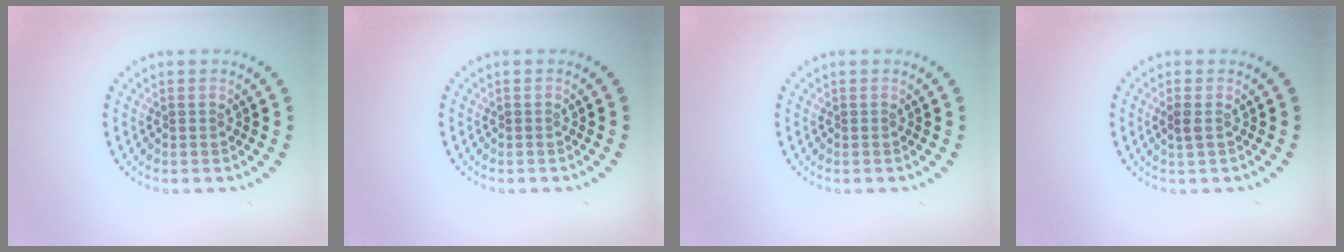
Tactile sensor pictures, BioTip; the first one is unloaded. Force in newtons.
{"total": 0.0}
{"total": 0.0}
{"total": 0.8, "press": 0.8, "slide": 0.3}